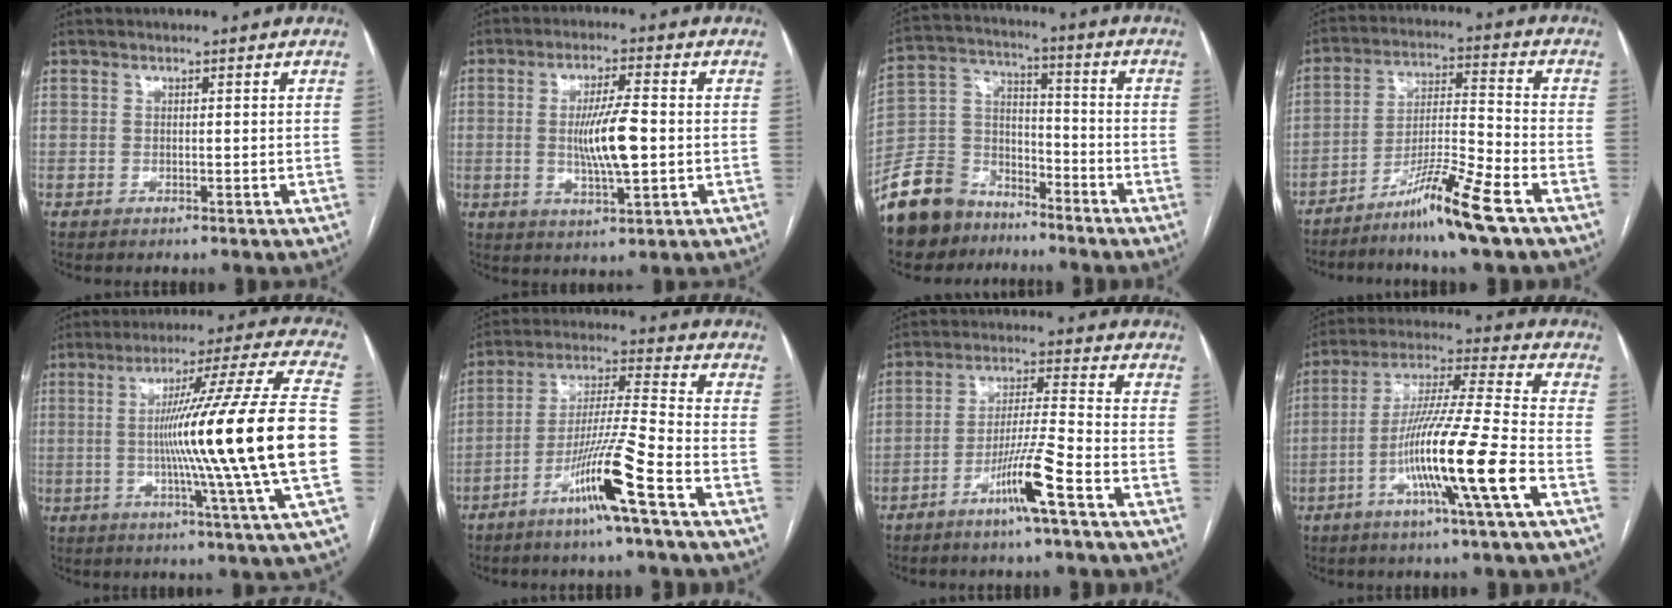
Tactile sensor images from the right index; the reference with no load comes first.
{"total": 8.5, "force": [-0.5, 1.1, 8.4], "torque": [-0.156, -0.005, -0.009]}
{"total": 12.4, "force": [-9.4, 7.4, 3.2], "torque": [-0.083, 0.035, -0.175]}
{"total": 10.7, "force": [-7.2, -0.9, 7.8], "torque": [-0.145, -0.019, -0.133]}
{"total": 24.1, "force": [-2.3, -2.6, 23.9], "torque": [-0.325, -0.008, -0.059]}
{"total": 12.0, "force": [-6.4, -1.2, 10.1], "torque": [-0.191, -0.011, -0.125]}
{"total": 9.0, "force": [-4.8, -0.8, 7.5], "torque": [-0.143, -0.005, -0.091]}
{"total": 15.7, "force": [-5.6, -1.4, 14.6], "torque": [-0.271, -0.011, -0.108]}